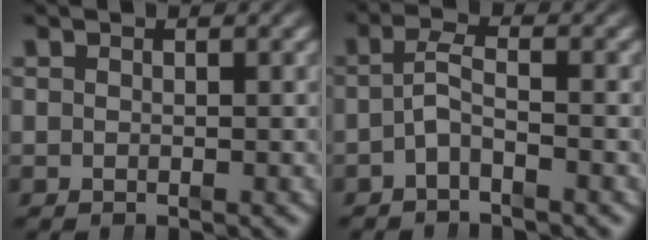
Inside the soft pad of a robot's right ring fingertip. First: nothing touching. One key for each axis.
{"total": 2.5, "fx": -1.2, "fy": 1.2, "fz": 1.9, "tx": -0.041, "ty": -0.004, "tz": -0.024}